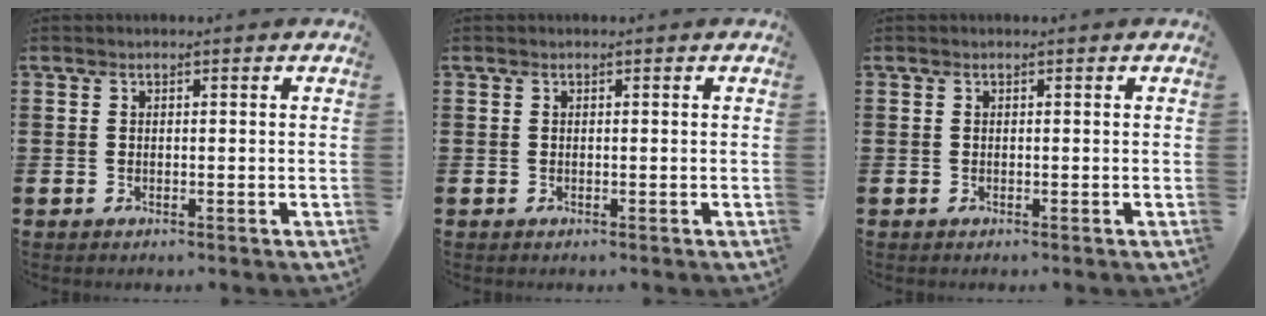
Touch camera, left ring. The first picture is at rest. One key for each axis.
{"total": 0.0}
{"total": 0.0}